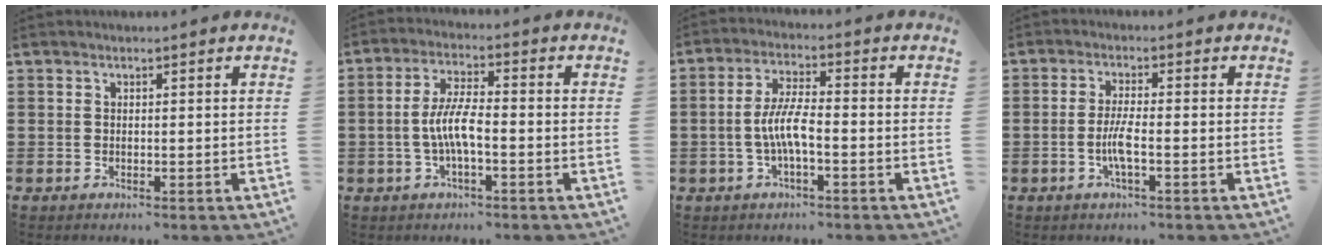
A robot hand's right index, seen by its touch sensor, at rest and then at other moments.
{"total": 6.1, "force": [-1.4, 1.6, 5.7], "torque": [-0.127, -0.002, -0.034]}
{"total": 6.0, "force": [-1.5, 1.5, 5.6], "torque": [-0.125, -0.003, -0.036]}
{"total": 3.4, "force": [-1.2, 0.4, 3.2], "torque": [-0.071, -0.005, -0.027]}